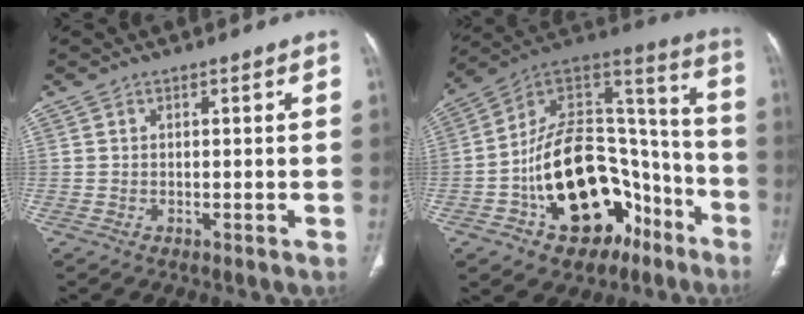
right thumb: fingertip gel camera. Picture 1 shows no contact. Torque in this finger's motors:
{"motor_torque": [3.85, 1.15, 2.06, -0.70, 0.64]}